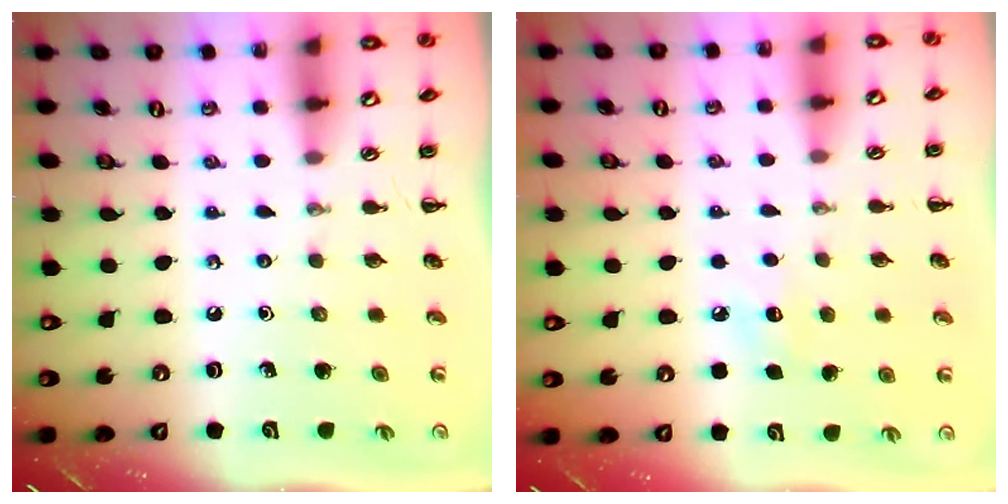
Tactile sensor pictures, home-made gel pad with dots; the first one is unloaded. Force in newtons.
{"total": 6.1, "press": 5.8, "slide": 1.8}